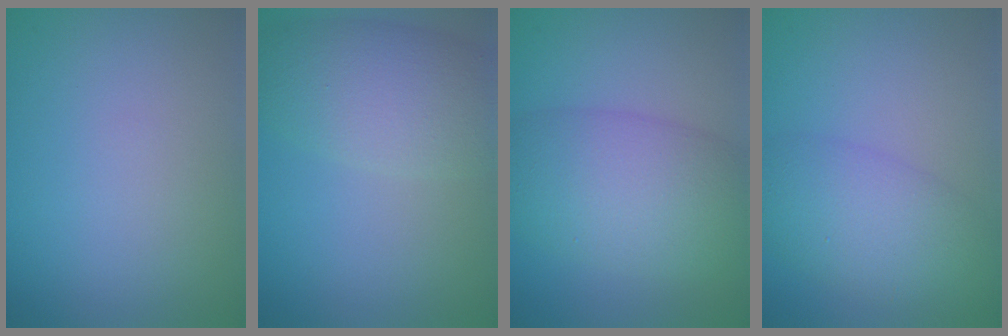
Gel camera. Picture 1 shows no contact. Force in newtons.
{"total": 5.8, "press": 5.8, "slide": 0.3}
{"total": 7.8, "press": 7.8, "slide": 0.3}
{"total": 5.2, "press": 5.1, "slide": 0.3}